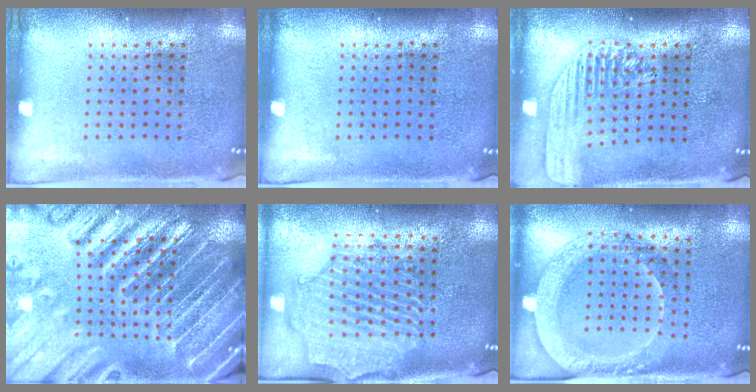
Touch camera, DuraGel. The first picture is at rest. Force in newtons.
{"total": 0.0}
{"total": 1.7, "press": 1.6, "slide": 0.6}
{"total": 4.9, "press": 4.4, "slide": 2.3}
{"total": 2.2, "press": 2.1, "slide": 0.8}
{"total": 2.0, "press": 1.9, "slide": 0.6}